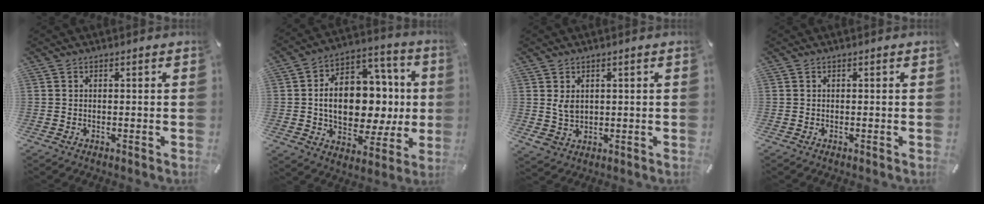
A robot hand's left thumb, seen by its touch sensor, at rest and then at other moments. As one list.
[{"total": 16.4, "force": [-0.6, 12.2, 11.0], "torque": [-0.186, -0.006, 0.000]}, {"total": 4.7, "force": [1.4, 3.9, 2.3], "torque": [-0.053, -0.009, 0.026]}, {"total": 0.0}]